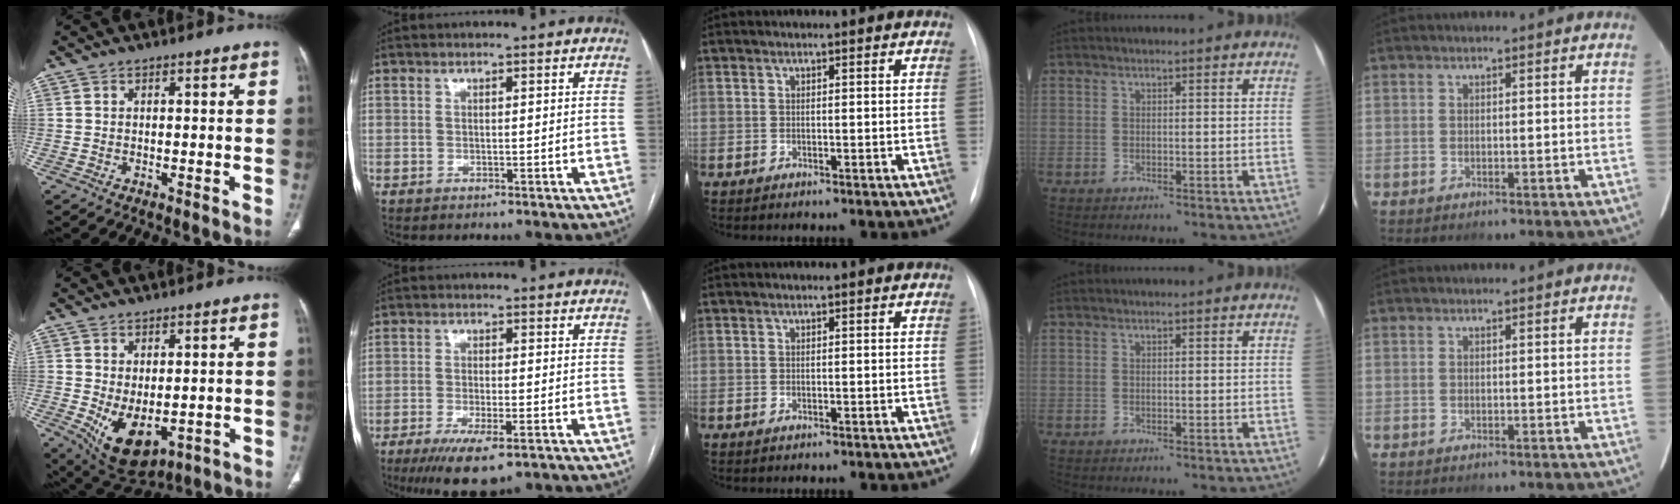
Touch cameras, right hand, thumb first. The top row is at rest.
{"thumb": {"total": 9.7, "force": [-1.7, 5.5, 7.8], "torque": [-0.118, -0.010, 0.000]}, "index": {"total": 8.8, "force": [-5.7, 1.9, 6.4], "torque": [-0.106, -0.019, -0.087]}}